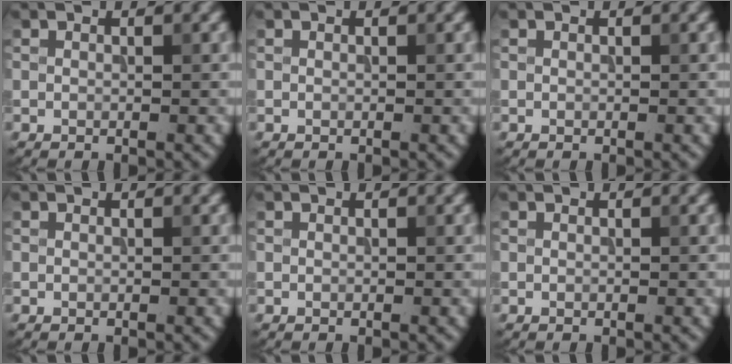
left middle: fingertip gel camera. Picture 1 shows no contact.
{"total": 0.0}
{"total": 0.0}
{"total": 0.0}
{"total": 0.0}
{"total": 0.0}